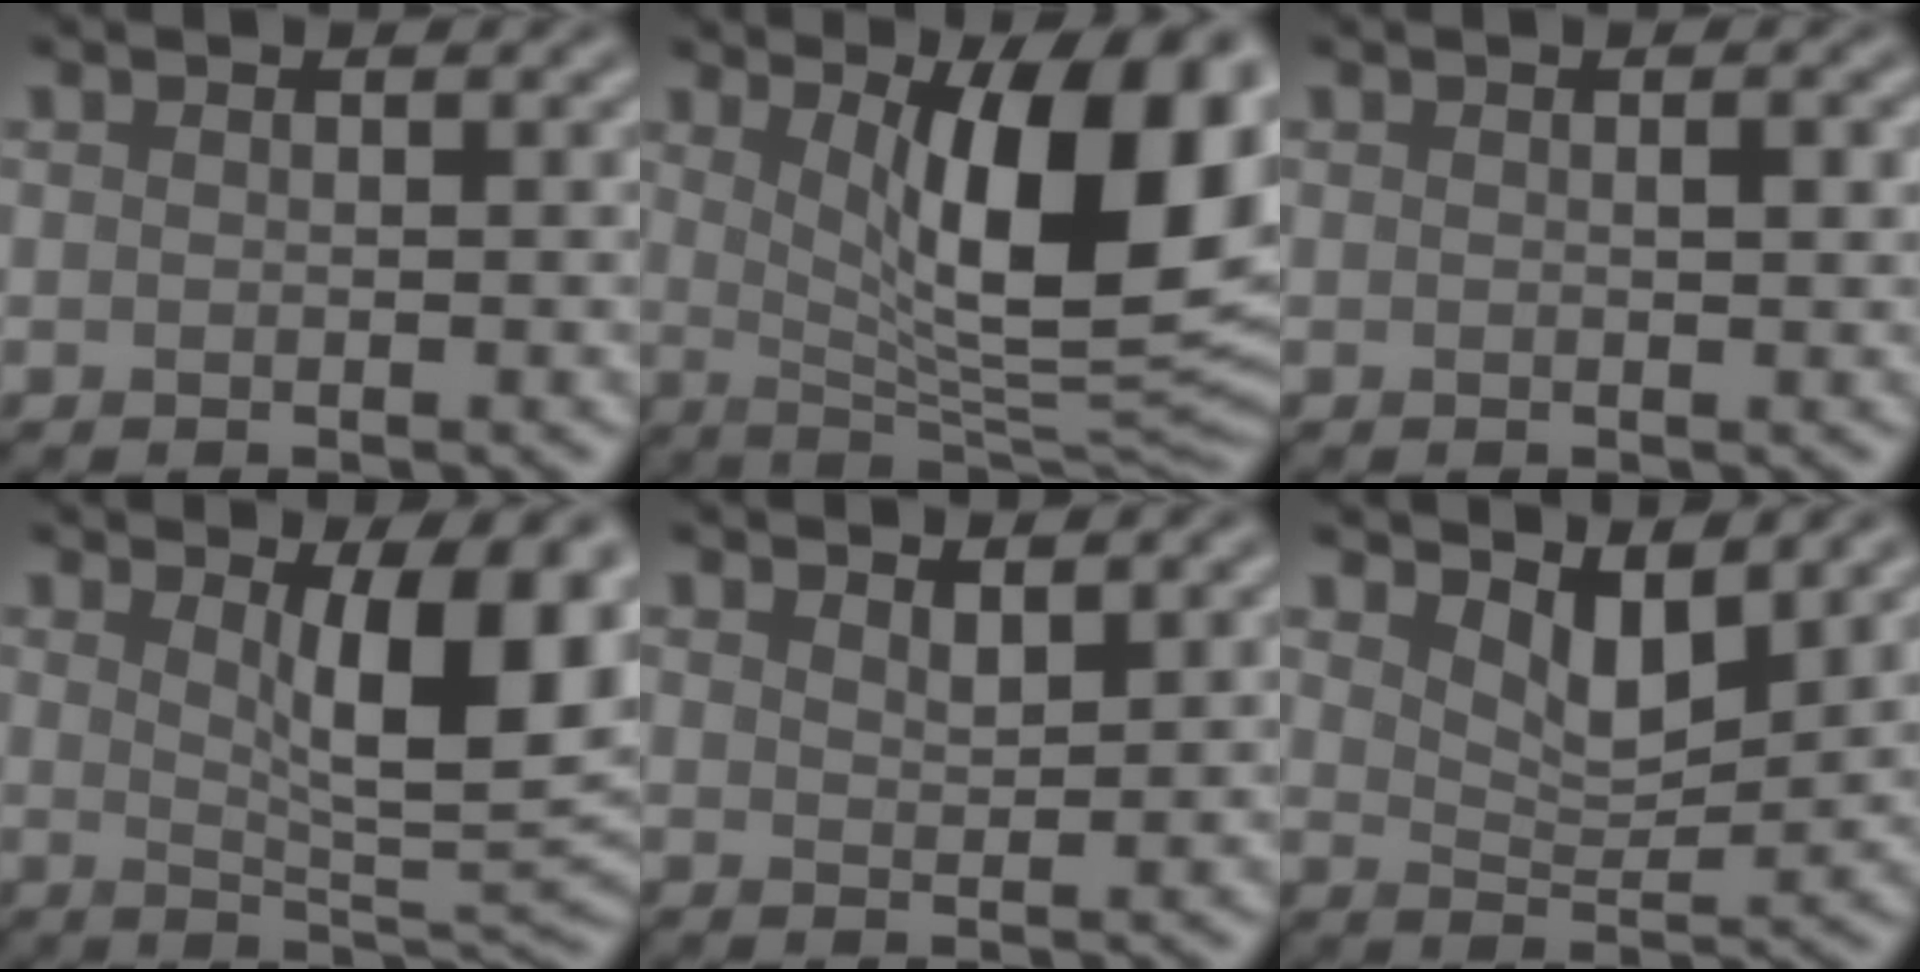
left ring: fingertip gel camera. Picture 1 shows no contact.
{"total": 14.5, "force": [3.9, 4.8, 13.1], "torque": [-0.155, -0.008, 0.058]}
{"total": 0.8, "force": [0.2, 0.1, 0.8], "torque": [-0.011, 0.001, 0.002]}
{"total": 9.9, "force": [3.2, 2.7, 8.9], "torque": [-0.119, -0.003, 0.054]}
{"total": 1.6, "force": [1.5, 0.2, 0.6], "torque": [-0.010, 0.000, 0.026]}
{"total": 3.6, "force": [2.6, 1.2, 2.2], "torque": [-0.049, -0.011, 0.044]}